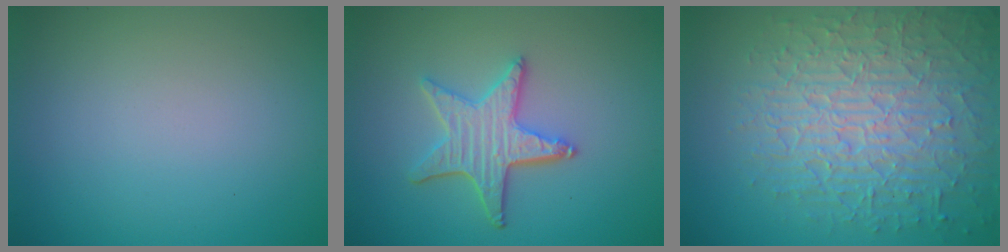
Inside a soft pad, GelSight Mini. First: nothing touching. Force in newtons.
{"total": 4.4, "press": 3.7, "slide": 2.3}
{"total": 8.9, "press": 6.2, "slide": 6.4}